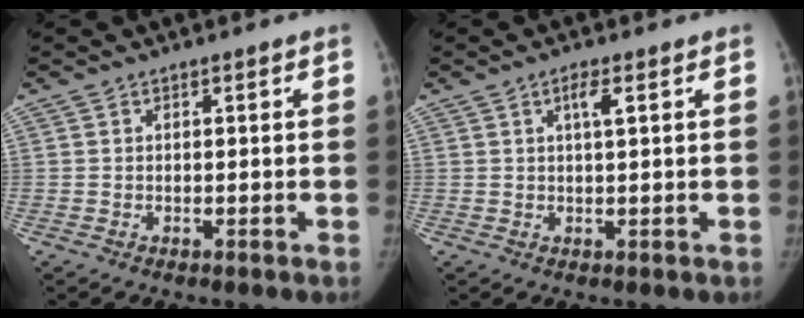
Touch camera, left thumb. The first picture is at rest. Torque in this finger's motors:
{"motor_torque": [0.11, -0.14, 0.51, -0.33, 0.15]}